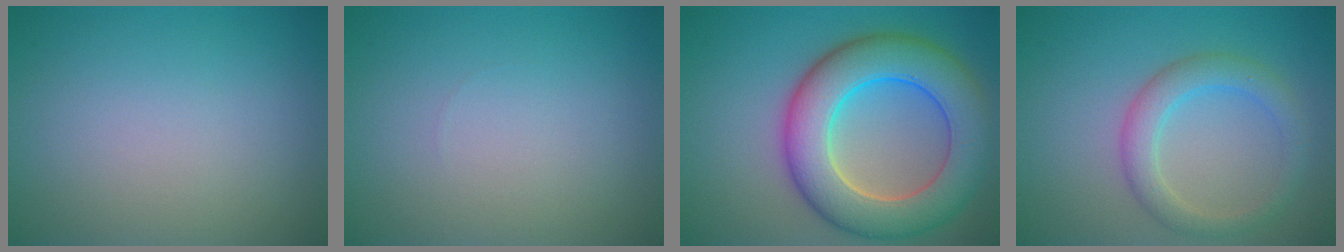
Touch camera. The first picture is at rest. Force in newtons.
{"total": 0.0}
{"total": 10.0, "press": 10.0, "slide": 0.6}
{"total": 3.4, "press": 3.4, "slide": 0.1}